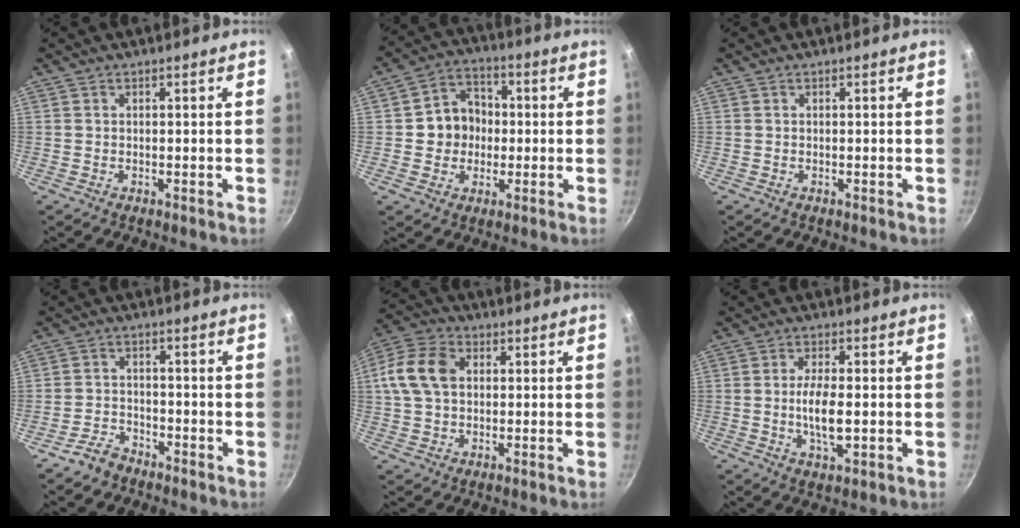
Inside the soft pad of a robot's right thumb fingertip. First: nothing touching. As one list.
[{"total": 9.0, "force": [0.0, 8.0, 4.2], "torque": [-0.025, 0.015, -0.013]}, {"total": 0.0}, {"total": 4.3, "force": [-3.4, 2.4, 1.3], "torque": [-0.017, 0.039, -0.062]}, {"total": 11.0, "force": [1.7, 7.9, 7.5], "torque": [-0.134, 0.018, 0.019]}, {"total": 7.0, "force": [-0.7, 2.4, 6.5], "torque": [-0.125, 0.000, -0.015]}]